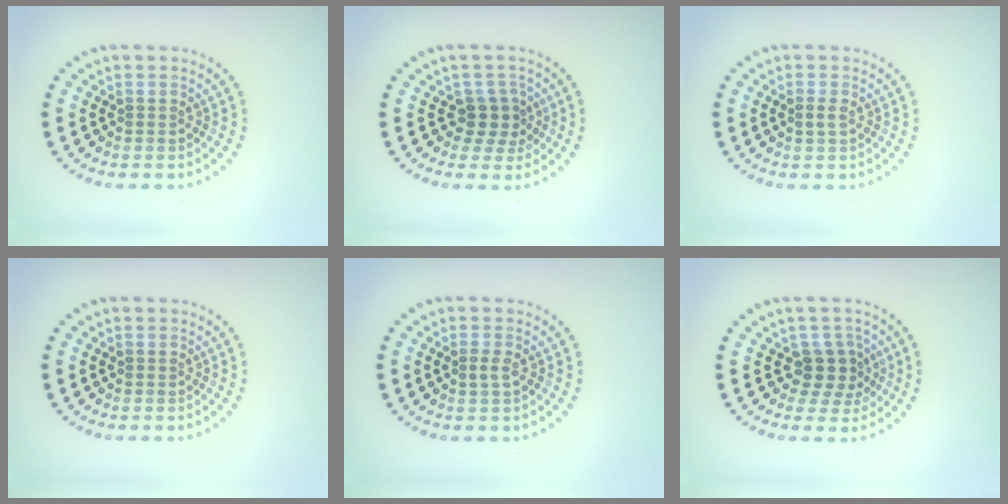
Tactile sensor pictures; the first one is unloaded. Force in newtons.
{"total": 2.3, "press": 1.8, "slide": 1.5}
{"total": 0.8, "press": 0.8, "slide": 0.1}
{"total": 0.0}
{"total": 1.1, "press": 1.0, "slide": 0.5}
{"total": 2.6, "press": 2.1, "slide": 1.6}